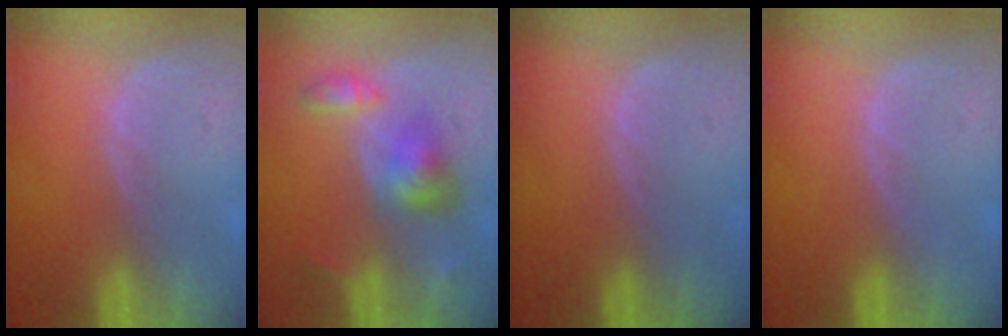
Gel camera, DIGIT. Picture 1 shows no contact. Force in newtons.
{"total": 6.2, "press": 5.6, "slide": 2.7}
{"total": 0.0}
{"total": 0.0}